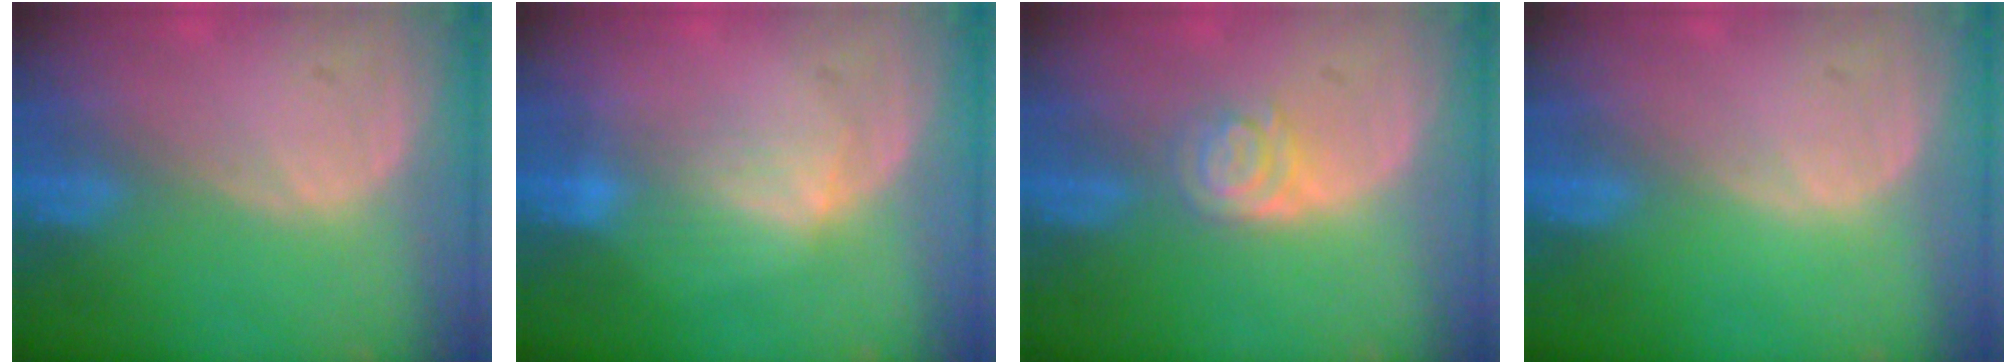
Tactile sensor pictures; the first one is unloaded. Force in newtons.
{"total": 3.2, "press": 3.2, "slide": 0.4}
{"total": 4.1, "press": 3.6, "slide": 1.9}
{"total": 0.0}